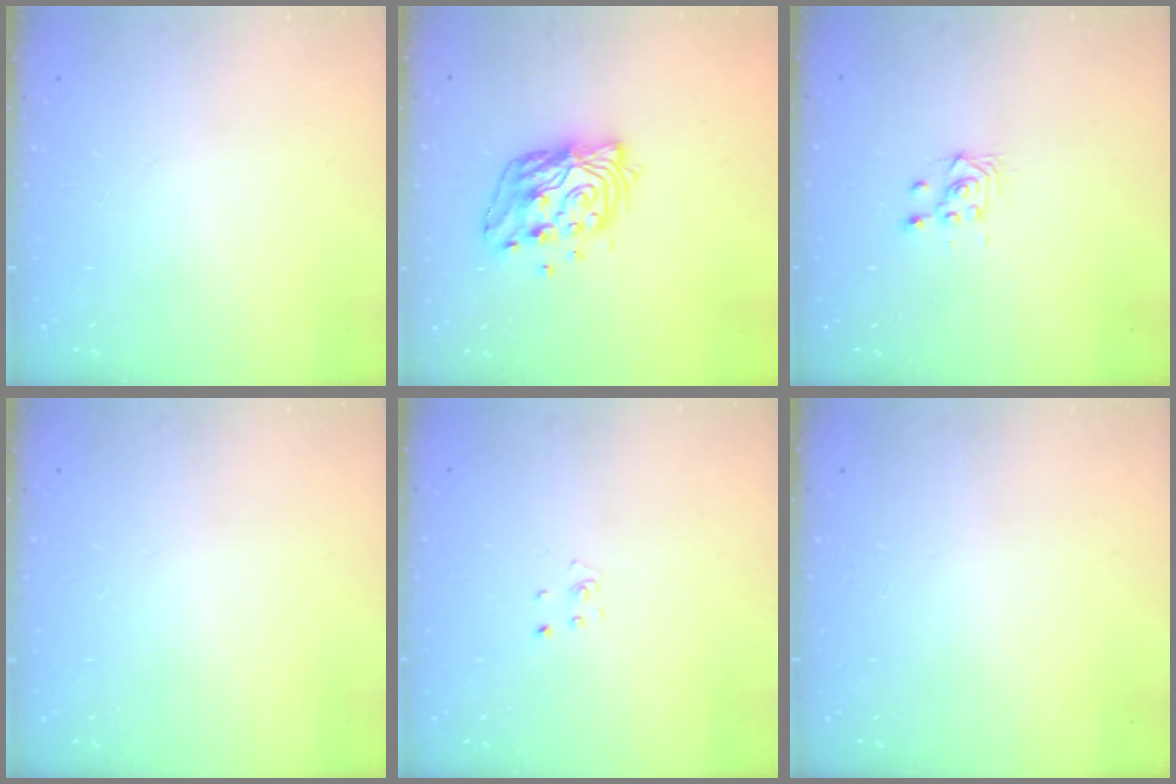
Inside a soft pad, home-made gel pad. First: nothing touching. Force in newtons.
{"total": 14.0, "press": 13.9, "slide": 1.7}
{"total": 2.9, "press": 2.9, "slide": 0.6}
{"total": 0.0}
{"total": 2.6, "press": 2.6, "slide": 0.3}
{"total": 0.0}